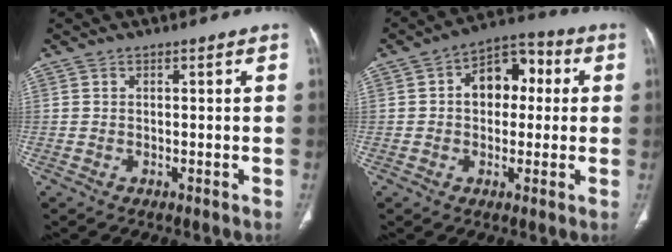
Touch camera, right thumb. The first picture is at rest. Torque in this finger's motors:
{"motor_torque": [-0.05, 1.44, 0.38, 0.71, 0.06]}